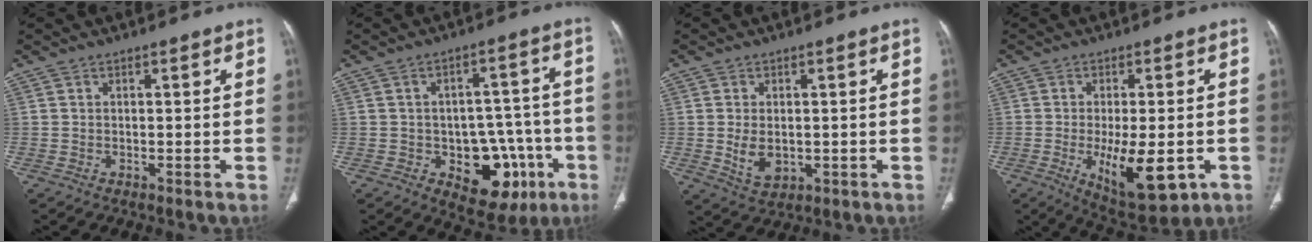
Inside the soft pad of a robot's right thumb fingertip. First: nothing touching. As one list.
[{"total": 14.5, "force": [-5.2, 9.1, 10.1], "torque": [-0.084, 0.037, -0.058]}, {"total": 5.5, "force": [-0.4, 3.7, 4.0], "torque": [-0.067, -0.010, 0.005]}, {"total": 13.2, "force": [-3.6, 5.4, 11.4], "torque": [-0.168, -0.013, -0.039]}]